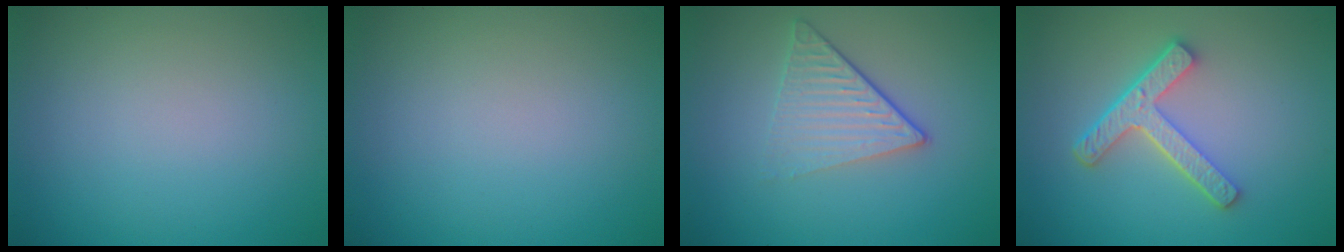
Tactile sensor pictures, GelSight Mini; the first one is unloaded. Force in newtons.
{"total": 0.0}
{"total": 3.7, "press": 2.7, "slide": 2.6}
{"total": 4.4, "press": 3.3, "slide": 2.9}